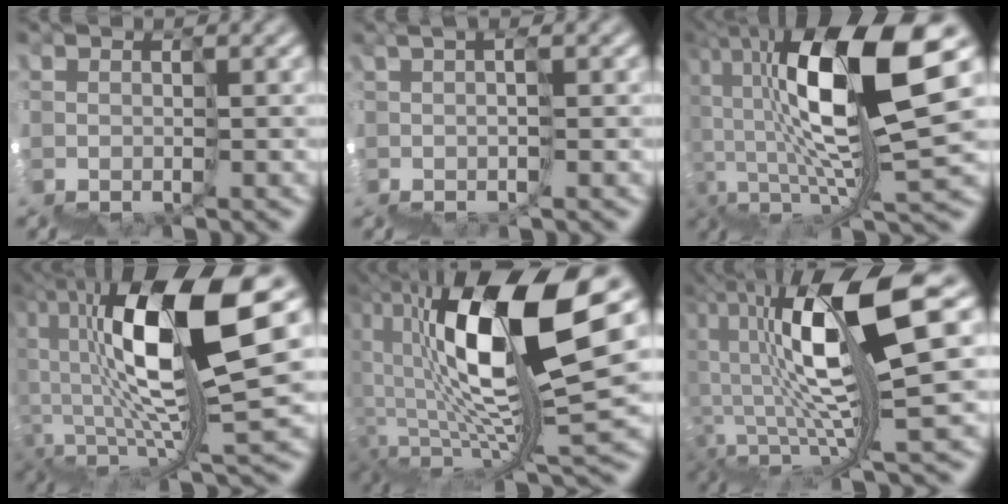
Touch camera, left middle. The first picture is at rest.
{"total": 1.9, "force": [0.8, -1.7, 0.0], "torque": [0.008, 0.013, 0.024]}
{"total": 9.1, "force": [3.7, -0.1, 8.2], "torque": [-0.153, 0.042, 0.065]}
{"total": 8.5, "force": [2.8, -0.4, 8.0], "torque": [-0.153, 0.044, 0.053]}
{"total": 9.5, "force": [3.2, 0.0, 8.9], "torque": [-0.156, 0.047, 0.056]}
{"total": 8.1, "force": [2.2, -1.5, 7.7], "torque": [-0.123, 0.051, 0.043]}